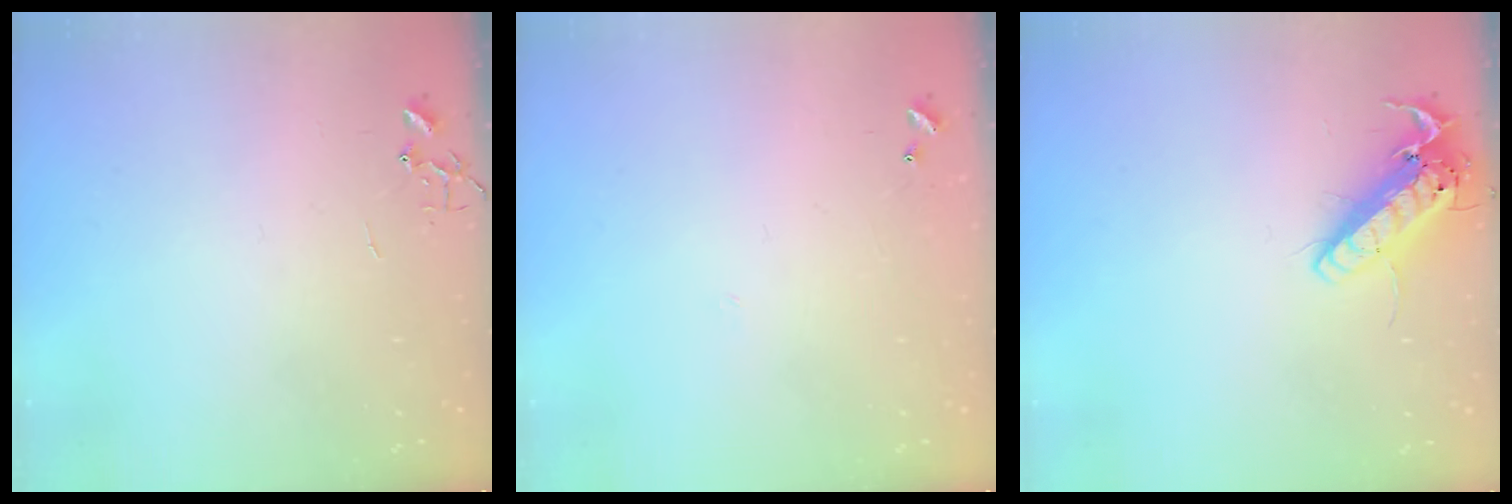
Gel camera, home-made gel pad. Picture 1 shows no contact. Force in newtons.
{"total": 4.5, "press": 4.4, "slide": 0.4}
{"total": 14.9, "press": 14.7, "slide": 2.8}